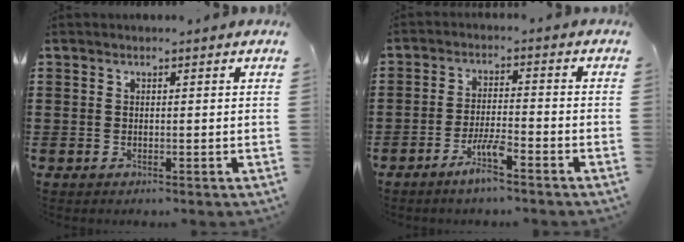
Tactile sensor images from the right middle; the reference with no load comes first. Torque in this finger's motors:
{"motor_torque": [2.14, 0.00, 0.26, 0.12]}